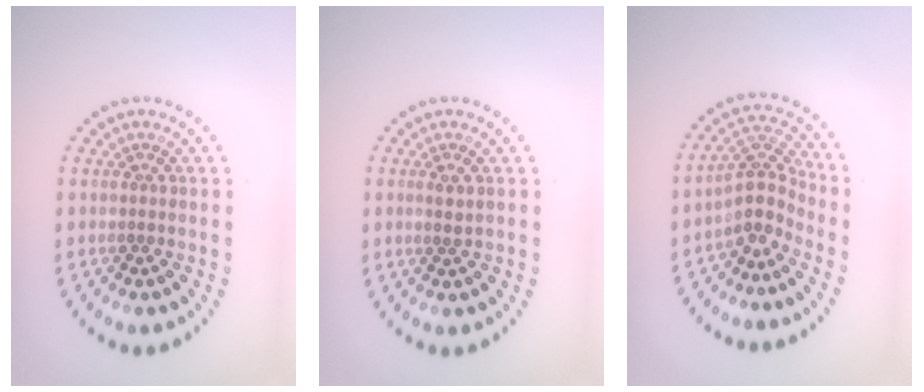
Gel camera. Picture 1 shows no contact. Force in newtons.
{"total": 0.7, "press": 0.5, "slide": 0.4}
{"total": 3.6, "press": 2.8, "slide": 2.3}